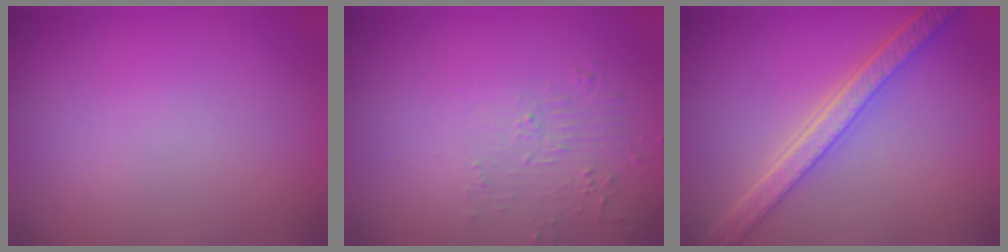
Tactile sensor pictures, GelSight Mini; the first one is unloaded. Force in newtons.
{"total": 1.6, "press": 0.4, "slide": 1.6}
{"total": 5.0, "press": 4.2, "slide": 2.6}